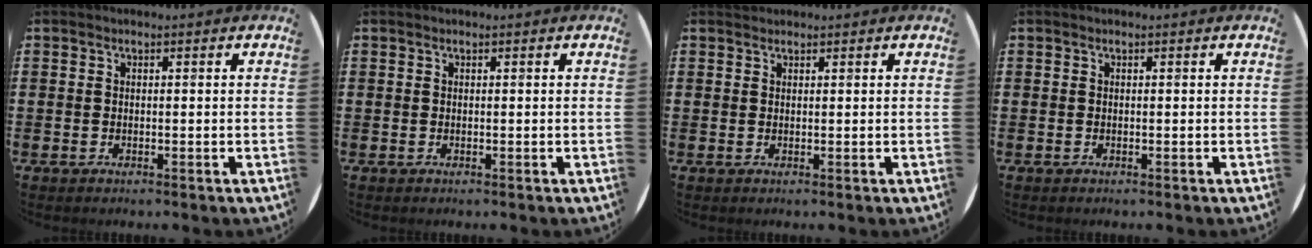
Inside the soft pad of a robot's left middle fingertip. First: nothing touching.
{"total": 0.0}
{"total": 0.7, "force": [0.6, 0.2, -0.2], "torque": [0.012, 0.002, 0.010]}
{"total": 0.0}